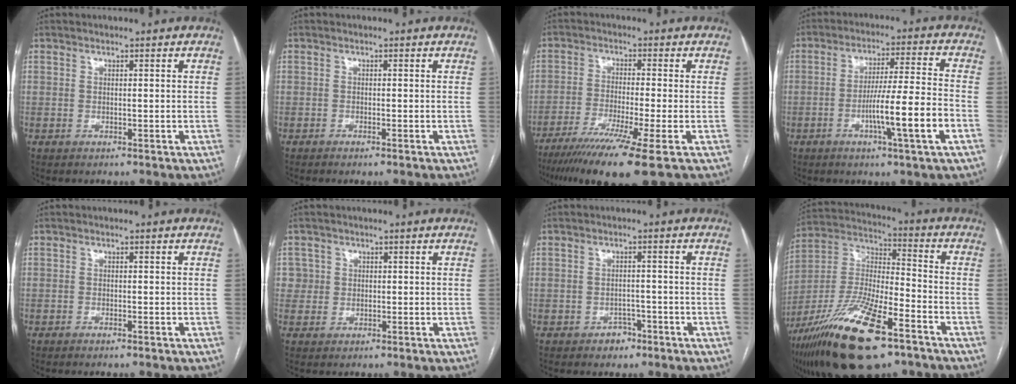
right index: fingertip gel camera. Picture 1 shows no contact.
{"total": 0.9, "force": [-0.7, 0.0, 0.5], "torque": [-0.012, -0.001, -0.011]}
{"total": 12.1, "force": [-8.0, -1.2, 9.0], "torque": [-0.157, -0.034, -0.131]}
{"total": 11.0, "force": [-3.8, -0.8, 10.3], "torque": [-0.176, -0.003, -0.065]}
{"total": 0.7, "force": [-0.6, 0.0, 0.3], "torque": [-0.010, -0.001, -0.008]}
{"total": 2.7, "force": [0.6, 2.6, -0.2], "torque": [0.024, 0.008, 0.005]}
{"total": 2.6, "force": [-1.7, 1.8, 0.8], "torque": [-0.007, 0.008, -0.019]}
{"total": 22.4, "force": [-13.9, 5.9, 16.5], "torque": [-0.341, -0.024, -0.248]}